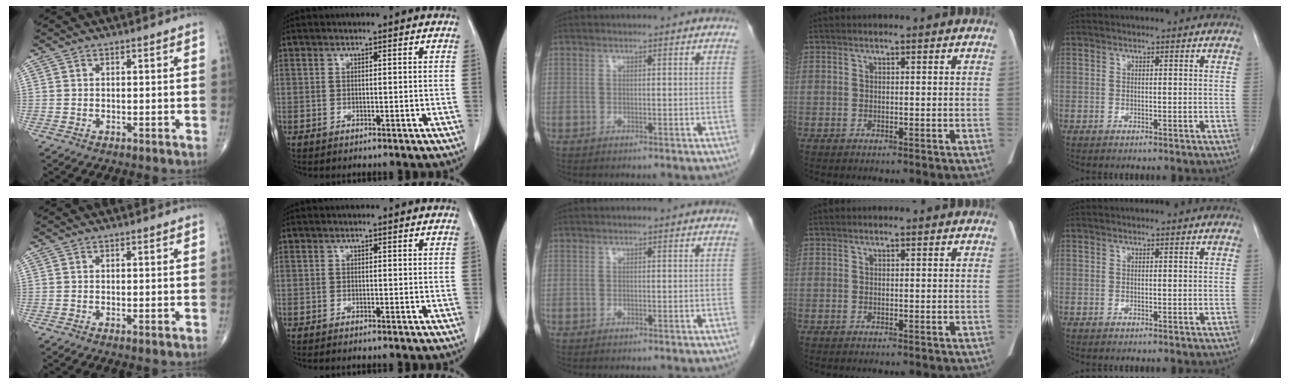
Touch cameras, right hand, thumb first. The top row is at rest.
{"thumb": {"total": 0.5, "force": [-0.1, 0.0, 0.5], "torque": [-0.011, -0.003, -0.002]}, "index": {"total": 0.7, "force": [-0.6, 0.0, 0.3], "torque": [-0.007, -0.002, -0.010]}}